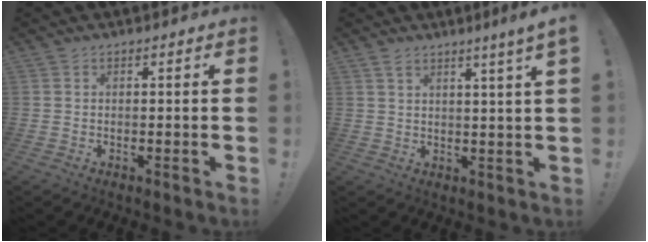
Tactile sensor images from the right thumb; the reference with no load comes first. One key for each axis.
{"total": 4.4, "fx": 2.7, "fy": -0.8, "fz": 3.4, "tx": -0.048, "ty": -0.020, "tz": 0.041}